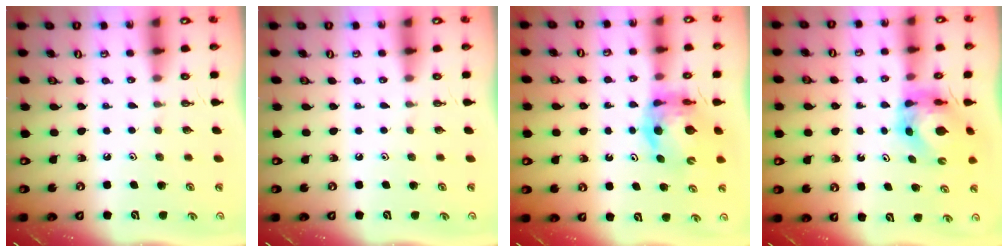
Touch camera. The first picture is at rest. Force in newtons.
{"total": 0.0}
{"total": 9.7, "press": 9.7, "slide": 1.2}
{"total": 6.1, "press": 6.1, "slide": 0.5}